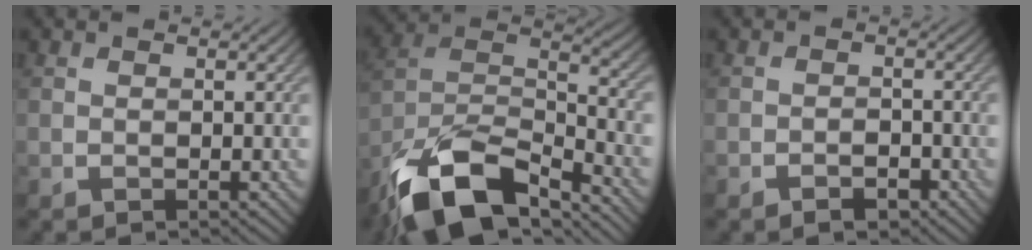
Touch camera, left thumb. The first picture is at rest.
{"total": 15.5, "force": [-10.8, 6.2, 9.3], "torque": [-0.208, -0.018, -0.197]}
{"total": 2.0, "force": [-1.4, 1.0, 1.0], "torque": [-0.011, 0.002, -0.024]}